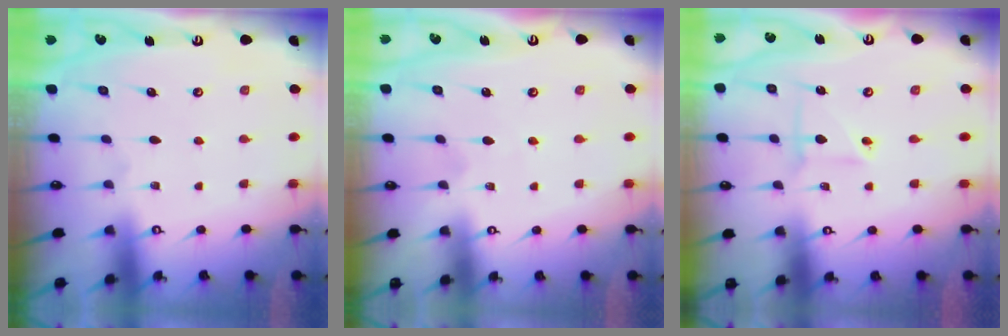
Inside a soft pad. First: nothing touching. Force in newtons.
{"total": 2.5, "press": 2.5, "slide": 0.2}
{"total": 3.2, "press": 3.1, "slide": 0.7}